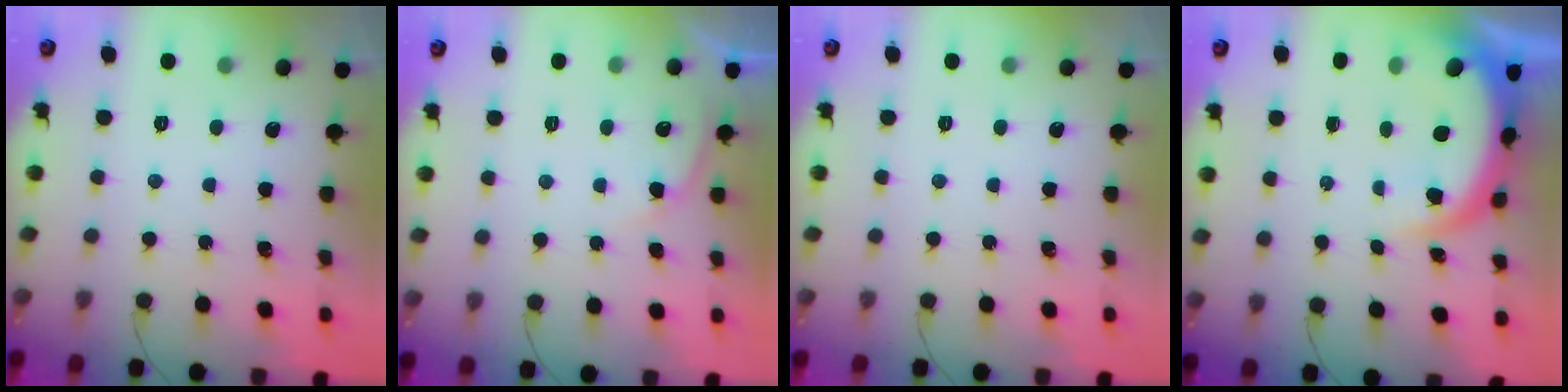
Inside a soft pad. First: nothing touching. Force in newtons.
{"total": 5.0, "press": 4.6, "slide": 1.8}
{"total": 0.0}
{"total": 6.5, "press": 6.4, "slide": 1.0}